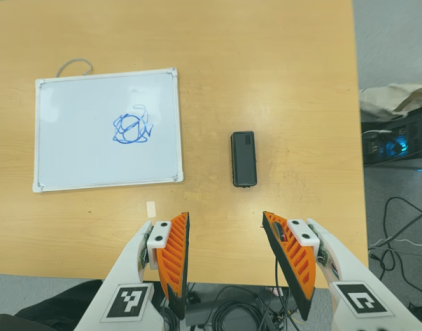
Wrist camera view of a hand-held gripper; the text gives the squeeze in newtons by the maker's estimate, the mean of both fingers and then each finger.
{"total": 0.0}